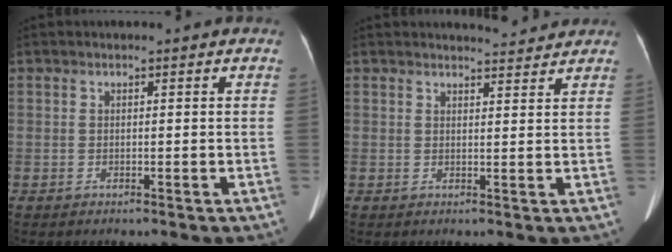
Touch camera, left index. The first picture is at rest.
{"total": 3.4, "force": [3.4, 0.2, 0.2], "torque": [-0.011, 0.000, 0.041]}